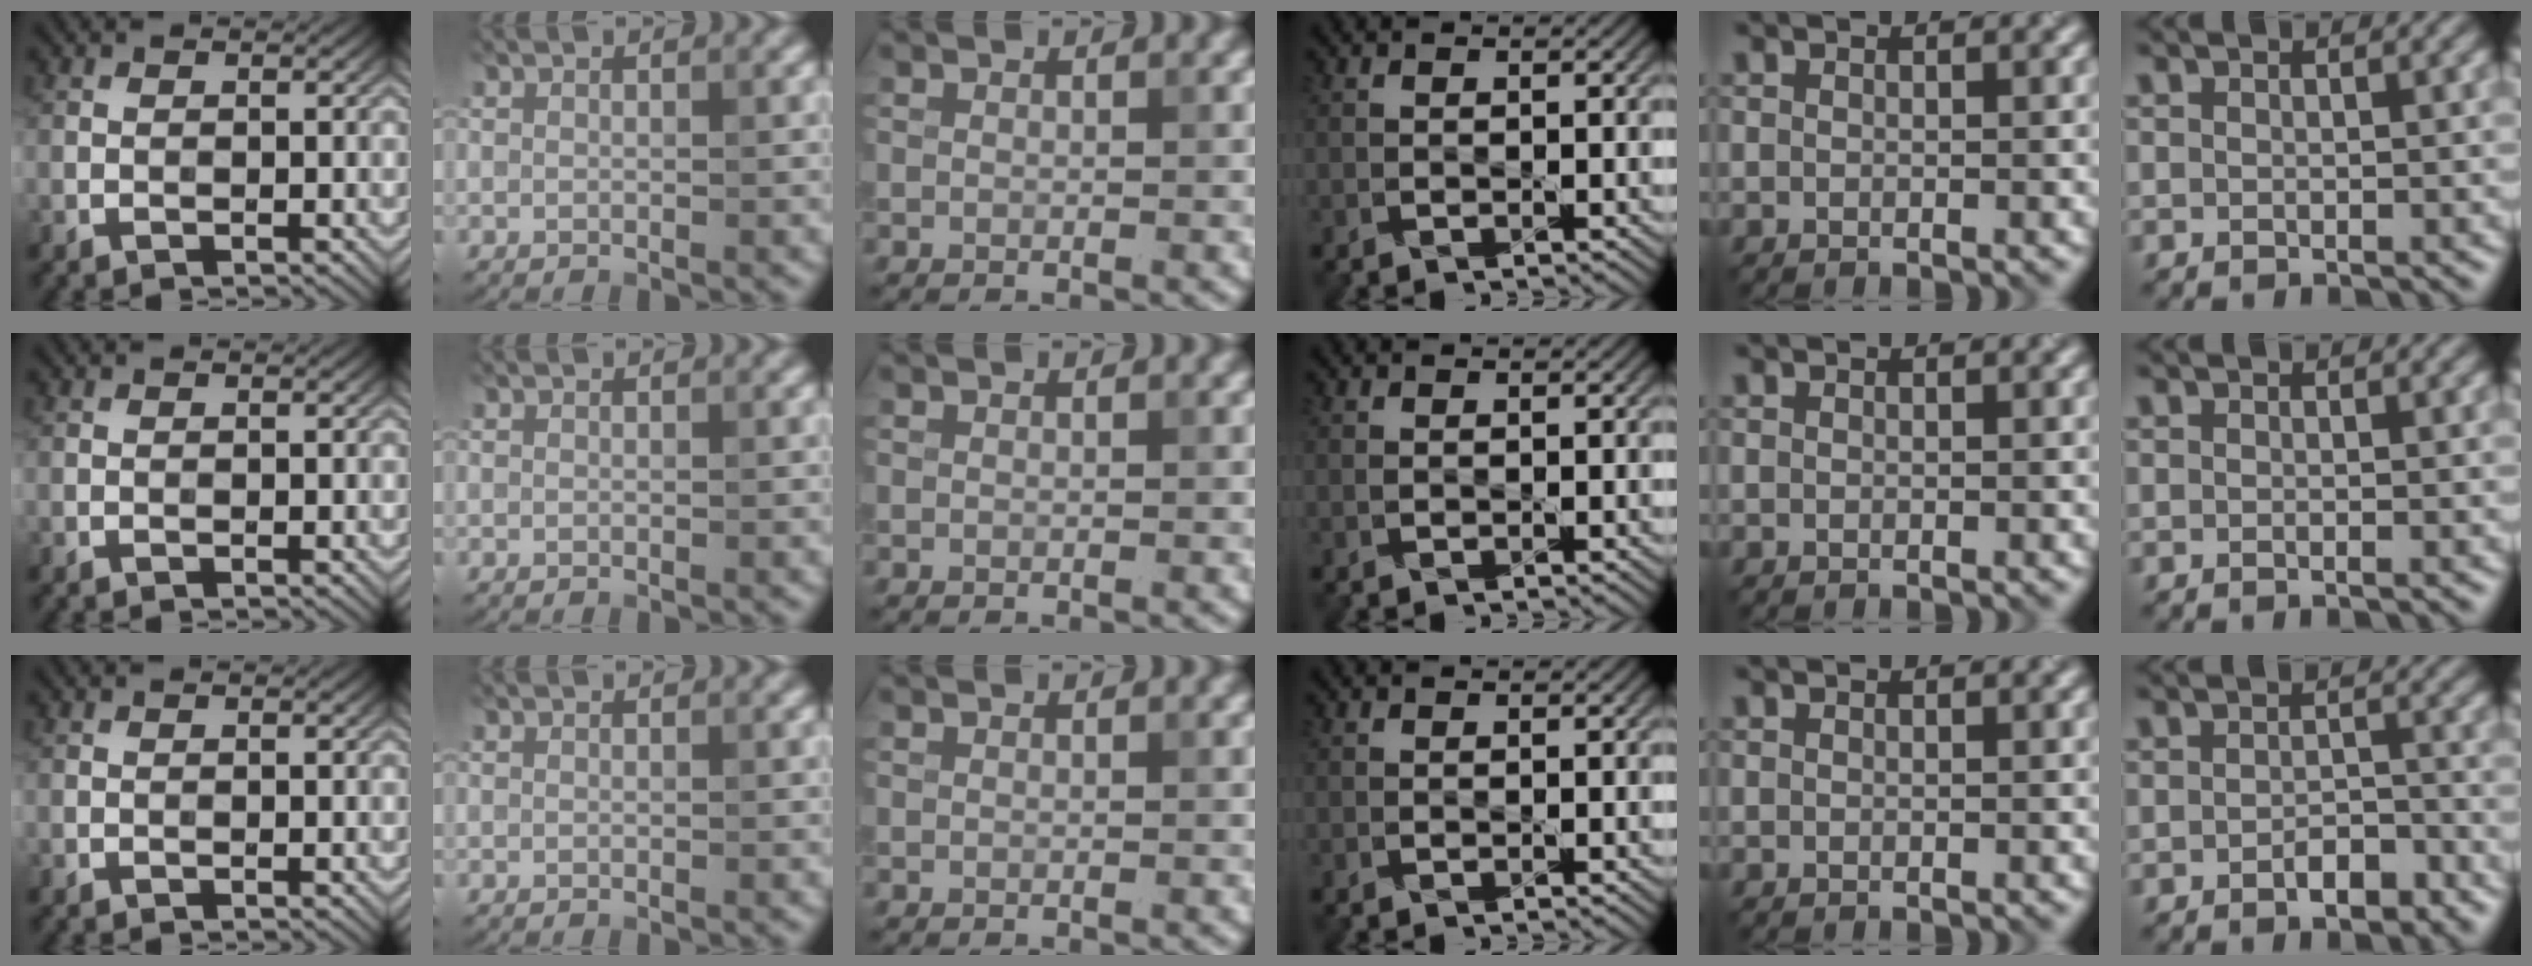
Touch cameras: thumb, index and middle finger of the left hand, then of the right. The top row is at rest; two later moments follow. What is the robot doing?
{"motion": "pour", "object": "bucket"}